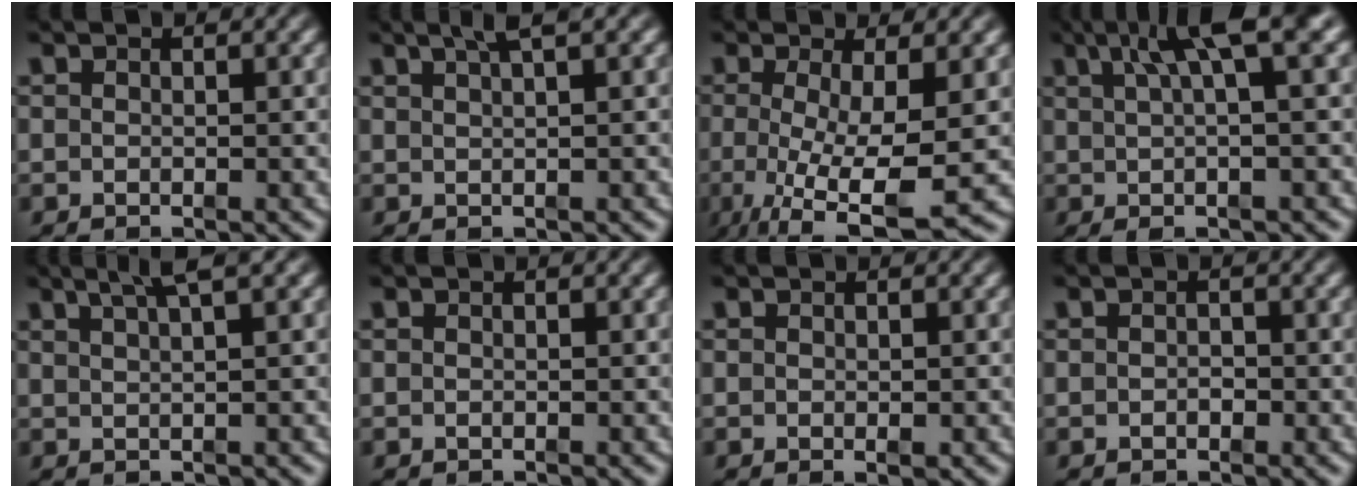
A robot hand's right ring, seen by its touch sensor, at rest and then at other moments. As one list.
[{"total": 3.0, "force": [2.2, -0.6, 1.9], "torque": [-0.017, 0.014, 0.037]}, {"total": 7.6, "force": [-2.6, 2.6, 6.6], "torque": [-0.129, -0.046, -0.016]}, {"total": 7.0, "force": [3.0, 0.8, 6.3], "torque": [-0.074, 0.024, 0.045]}, {"total": 3.9, "force": [3.0, -0.5, 2.5], "torque": [-0.026, 0.017, 0.048]}, {"total": 0.0}, {"total": 0.7, "force": [-0.1, 0.1, 0.6], "torque": [-0.007, -0.005, 0.001]}, {"total": 0.5, "force": [-0.4, 0.0, 0.3], "torque": [-0.003, -0.005, -0.005]}]